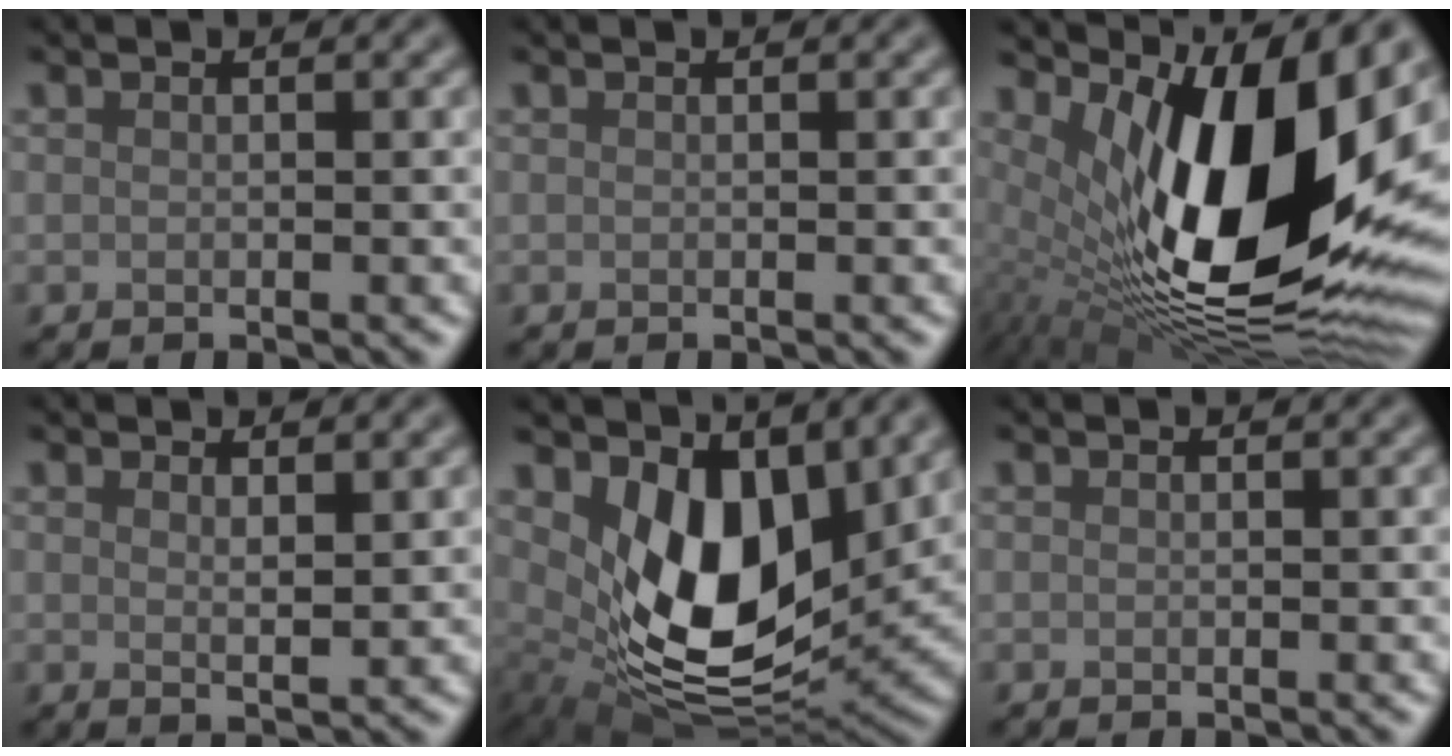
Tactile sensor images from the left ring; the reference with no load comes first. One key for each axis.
{"total": 0.0}
{"total": 18.4, "fx": 2.5, "fy": 7.9, "fz": 16.4, "tx": -0.255, "ty": -0.007, "tz": 0.046}
{"total": 1.5, "fx": 1.0, "fy": 0.3, "fz": 1.0, "tx": -0.017, "ty": -0.005, "tz": 0.018}
{"total": 10.3, "fx": 2.6, "fy": 6.0, "fz": 8.0, "tx": -0.146, "ty": -0.033, "tz": 0.054}
{"total": 0.0}